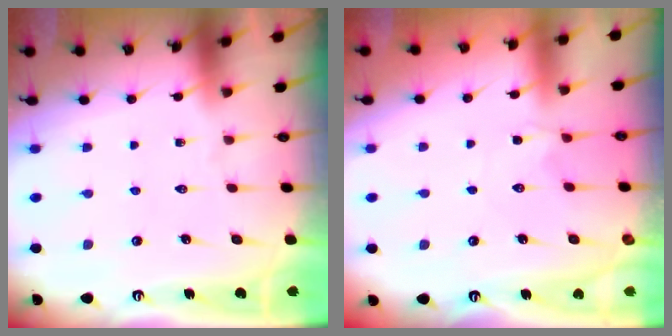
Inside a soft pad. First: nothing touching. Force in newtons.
{"total": 2.3, "press": 2.2, "slide": 0.4}